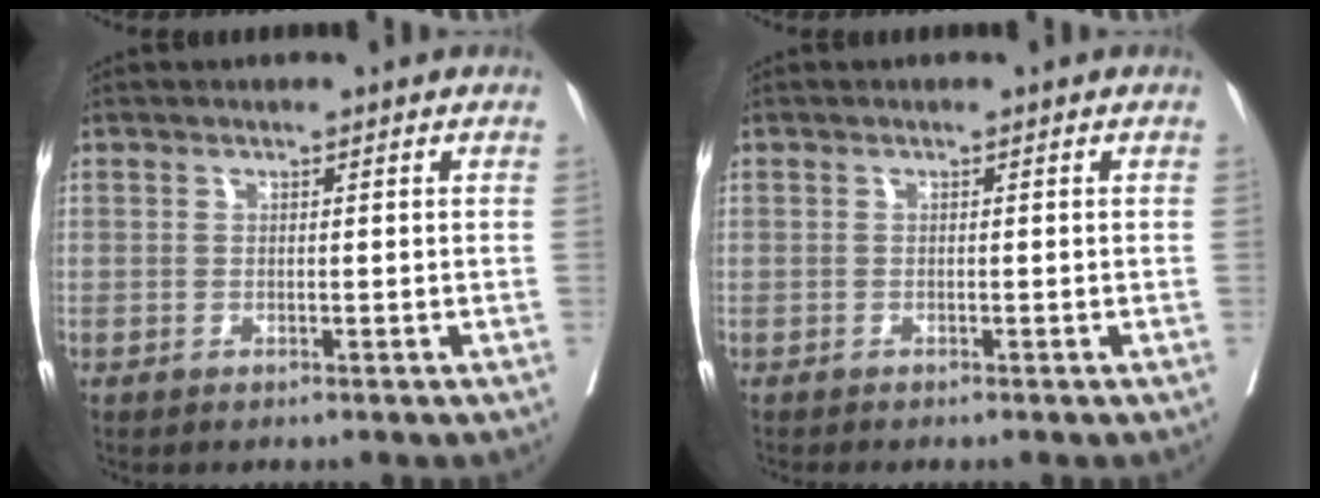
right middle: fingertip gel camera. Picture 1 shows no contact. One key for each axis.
{"total": 0.6, "fx": -0.6, "fy": -0.3, "fz": 0.1, "tx": 0.004, "ty": 0.003, "tz": -0.013}